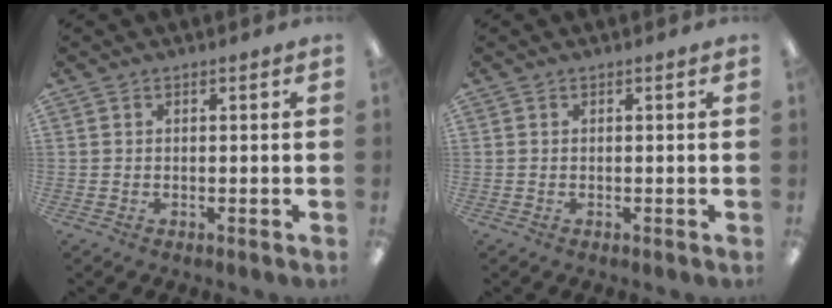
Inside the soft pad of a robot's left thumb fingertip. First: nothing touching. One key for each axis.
{"total": 0.0}